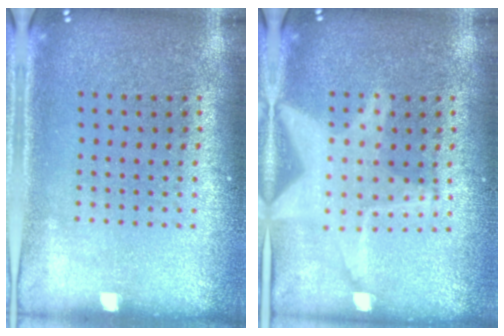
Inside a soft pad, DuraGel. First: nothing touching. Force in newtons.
{"total": 3.0, "press": 3.0, "slide": 0.4}